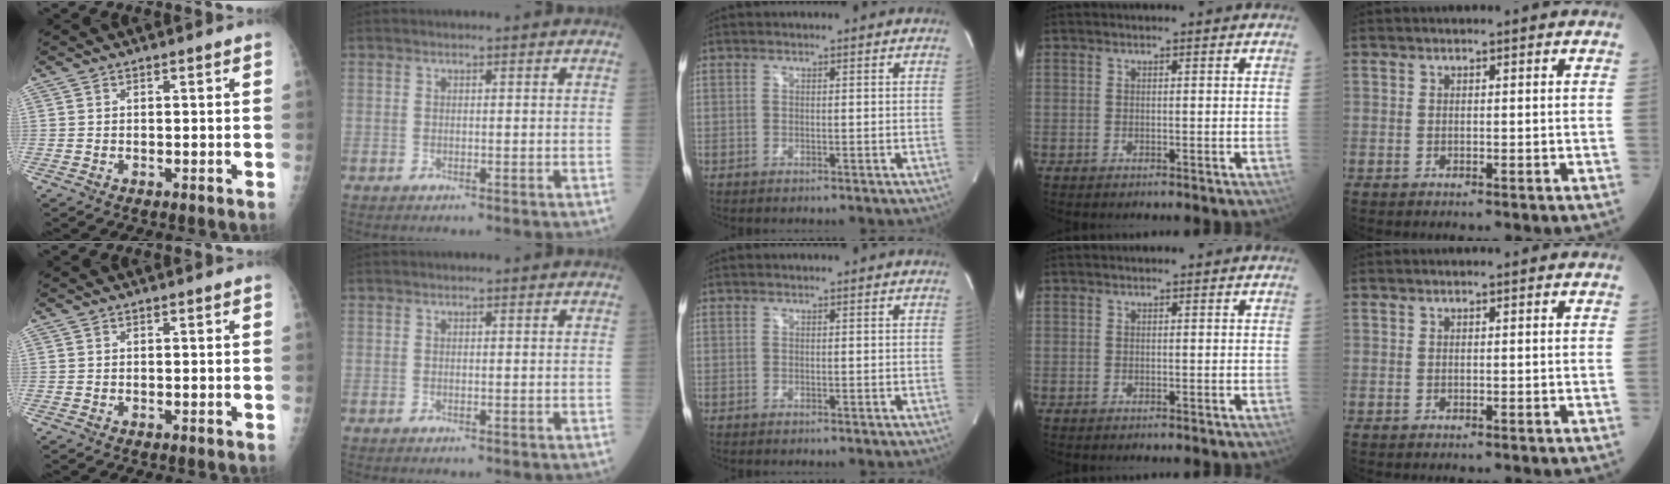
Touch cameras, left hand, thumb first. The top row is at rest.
{}